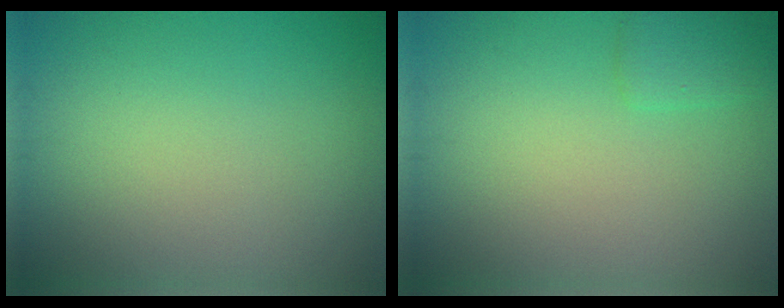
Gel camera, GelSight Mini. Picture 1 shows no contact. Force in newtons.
{"total": 1.6, "press": 1.6, "slide": 0.1}